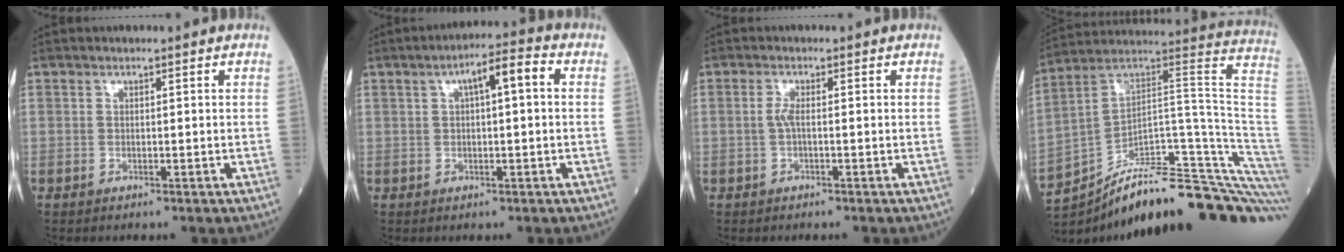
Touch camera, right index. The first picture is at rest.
{"total": 6.9, "force": [1.9, 2.0, 6.4], "torque": [-0.112, 0.032, 0.030]}
{"total": 1.8, "force": [-0.2, 0.6, 1.7], "torque": [-0.047, -0.001, -0.007]}
{"total": 32.6, "force": [-25.6, 2.8, 20.0], "torque": [-0.187, 0.023, -0.372]}